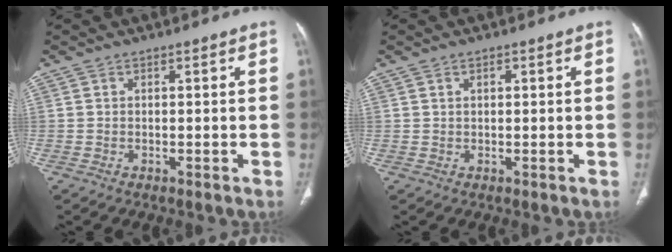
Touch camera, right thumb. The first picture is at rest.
{"total": 0.9, "force": [0.4, 0.4, 0.7], "torque": [-0.012, 0.003, 0.007]}